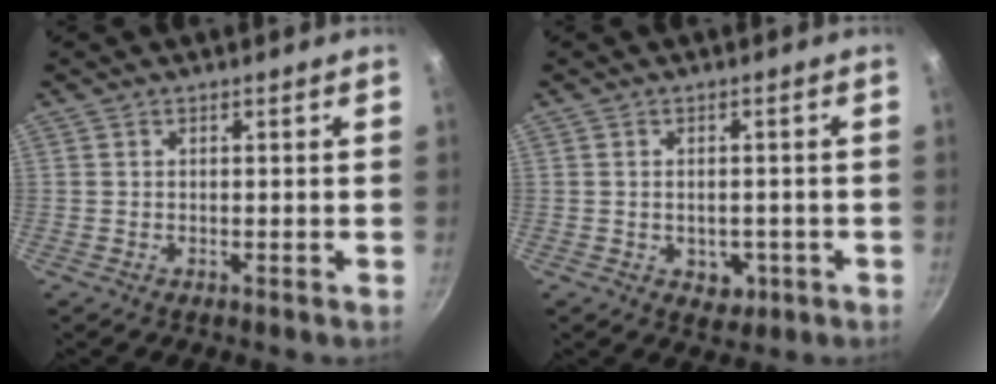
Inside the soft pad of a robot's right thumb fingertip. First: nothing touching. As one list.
[{"total": 4.1, "force": [-1.2, 3.0, 2.5], "torque": [-0.022, 0.007, -0.005]}]